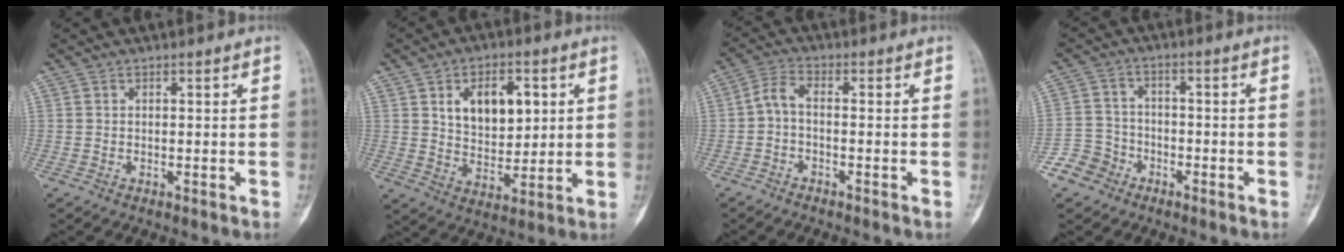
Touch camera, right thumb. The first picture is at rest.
{"total": 11.6, "force": [3.5, 7.2, 8.4], "torque": [-0.095, -0.015, 0.064]}
{"total": 3.6, "force": [-1.1, 1.6, 3.1], "torque": [-0.066, 0.019, -0.031]}
{"total": 6.4, "force": [-4.0, 4.9, 0.7], "torque": [0.010, 0.029, -0.084]}